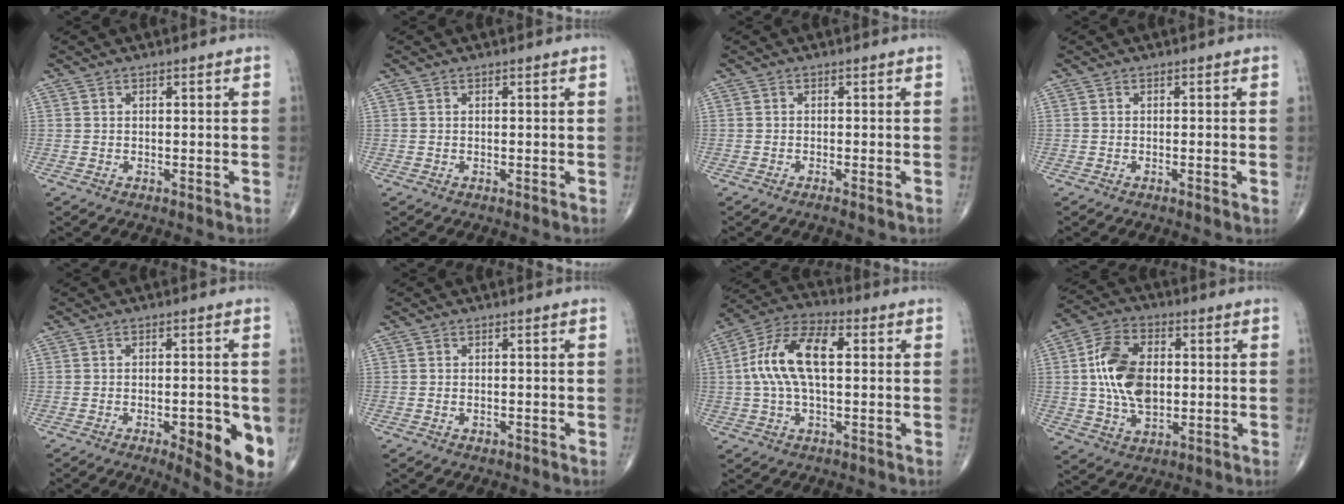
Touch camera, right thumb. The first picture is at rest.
{"total": 0.0}
{"total": 1.1, "force": [-0.6, 0.0, 0.9], "torque": [-0.025, -0.003, -0.014]}
{"total": 1.0, "force": [-0.2, 0.1, 0.9], "torque": [-0.019, -0.003, -0.004]}
{"total": 10.9, "force": [-3.1, 3.4, 9.9], "torque": [-0.117, -0.012, -0.032]}
{"total": 0.9, "force": [-0.4, 0.6, 0.5], "torque": [-0.010, 0.004, -0.004]}
{"total": 13.5, "force": [1.6, 6.5, 11.7], "torque": [-0.237, 0.032, 0.024]}
{"total": 13.6, "force": [0.8, 8.5, 10.6], "torque": [-0.184, 0.010, 0.015]}